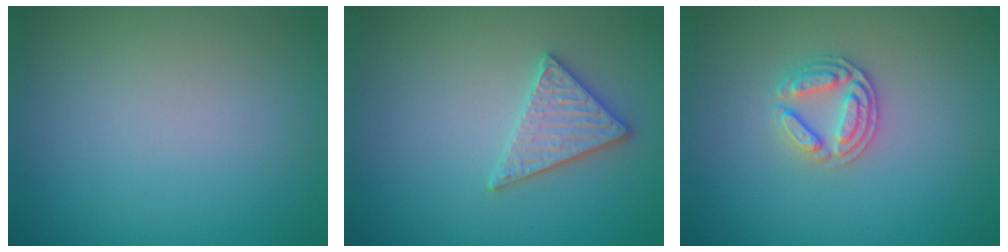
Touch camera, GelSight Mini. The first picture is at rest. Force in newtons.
{"total": 2.8, "press": 2.7, "slide": 0.7}
{"total": 2.6, "press": 2.5, "slide": 0.6}